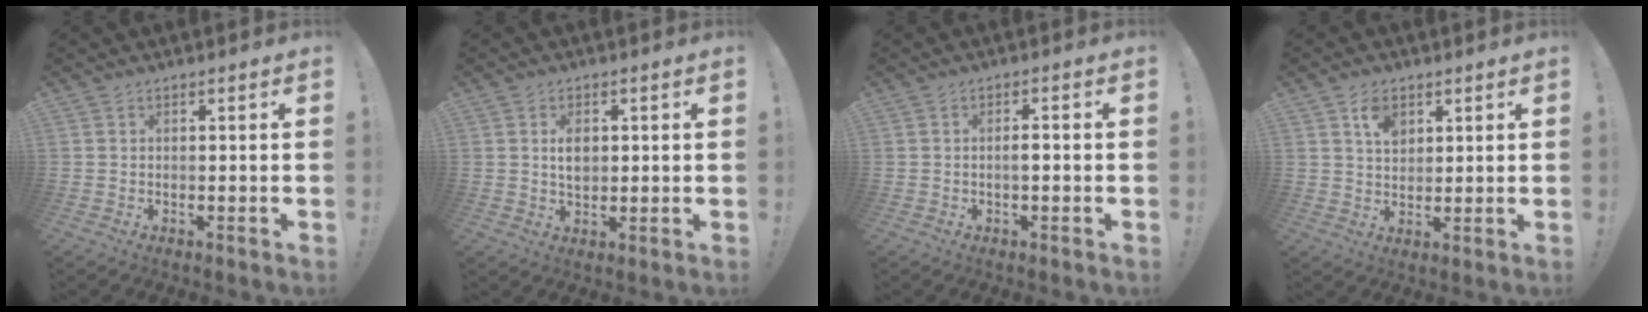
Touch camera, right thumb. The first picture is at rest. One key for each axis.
{"total": 4.7, "fx": 0.8, "fy": 3.2, "fz": 3.4, "tx": -0.039, "ty": -0.005, "tz": 0.008}
{"total": 2.4, "fx": -0.7, "fy": 0.5, "fz": 2.2, "tx": -0.030, "ty": 0.002, "tz": -0.016}
{"total": 6.4, "fx": 3.2, "fy": 4.3, "fz": 3.5, "tx": -0.046, "ty": -0.008, "tz": 0.056}